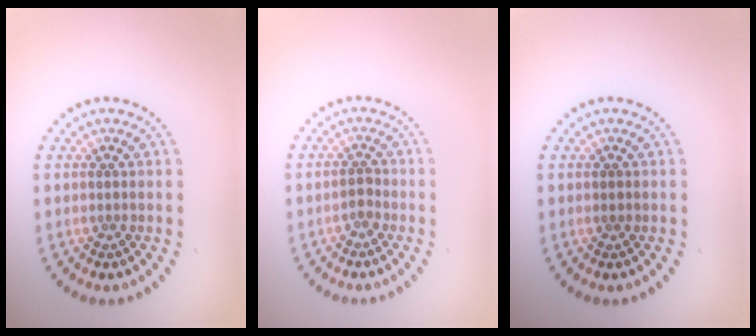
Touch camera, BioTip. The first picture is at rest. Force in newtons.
{"total": 1.2, "press": 1.1, "slide": 0.5}
{"total": 0.6, "press": 0.6, "slide": 0.1}